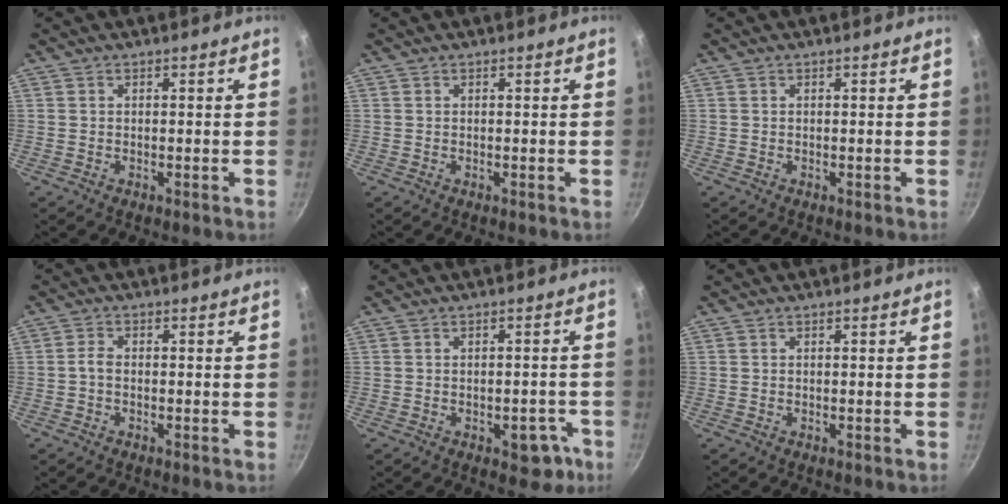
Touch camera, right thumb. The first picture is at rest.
{"total": 0.0}
{"total": 0.0}
{"total": 1.7, "force": [-0.5, 0.9, 1.3], "torque": [-0.031, 0.011, -0.015]}
{"total": 5.2, "force": [-2.4, 3.1, 3.5], "torque": [-0.017, 0.020, -0.020]}
{"total": 0.0}